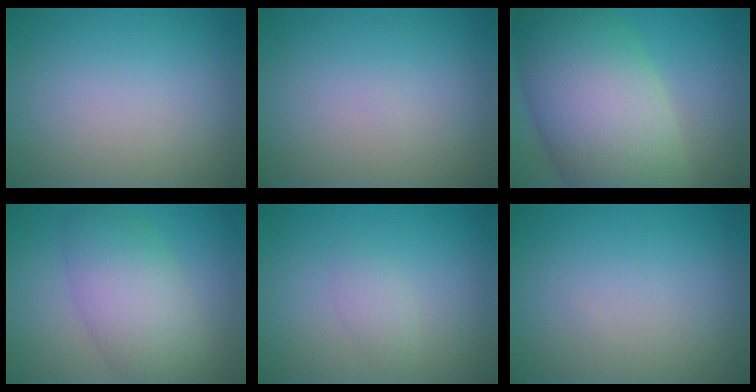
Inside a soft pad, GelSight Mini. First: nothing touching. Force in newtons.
{"total": 0.0}
{"total": 13.4, "press": 13.4, "slide": 0.4}
{"total": 5.8, "press": 5.8, "slide": 0.1}
{"total": 1.2, "press": 1.2, "slide": 0.1}
{"total": 0.0}